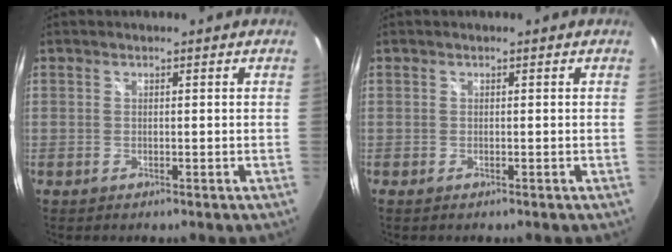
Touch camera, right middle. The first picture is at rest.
{"total": 0.0}